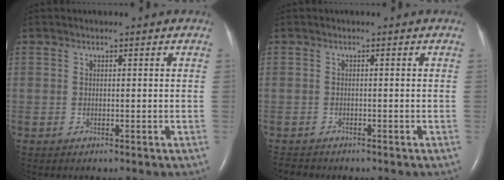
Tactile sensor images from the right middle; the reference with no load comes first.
{"total": 1.8, "force": [-1.8, 0.3, 0.0], "torque": [-0.003, -0.009, -0.028]}